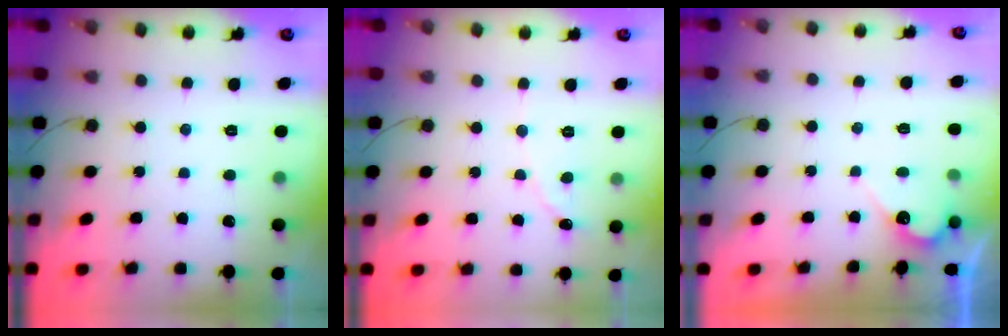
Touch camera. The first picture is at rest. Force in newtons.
{"total": 1.0, "press": 1.0, "slide": 0.1}
{"total": 3.9, "press": 3.9, "slide": 0.2}